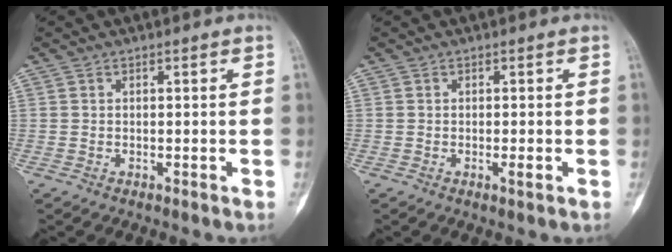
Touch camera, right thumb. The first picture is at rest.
{"total": 1.3, "force": [-0.4, 0.2, 1.2], "torque": [-0.018, -0.003, -0.006]}